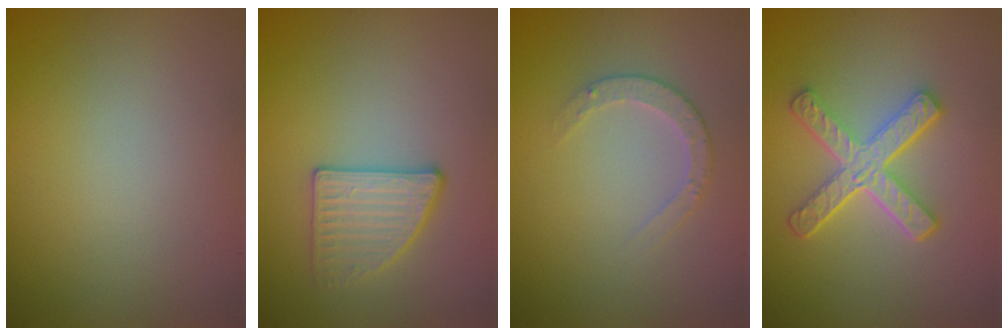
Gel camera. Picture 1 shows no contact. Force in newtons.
{"total": 2.8, "press": 2.7, "slide": 0.6}
{"total": 2.1, "press": 2.1, "slide": 0.3}
{"total": 5.0, "press": 3.7, "slide": 3.3}